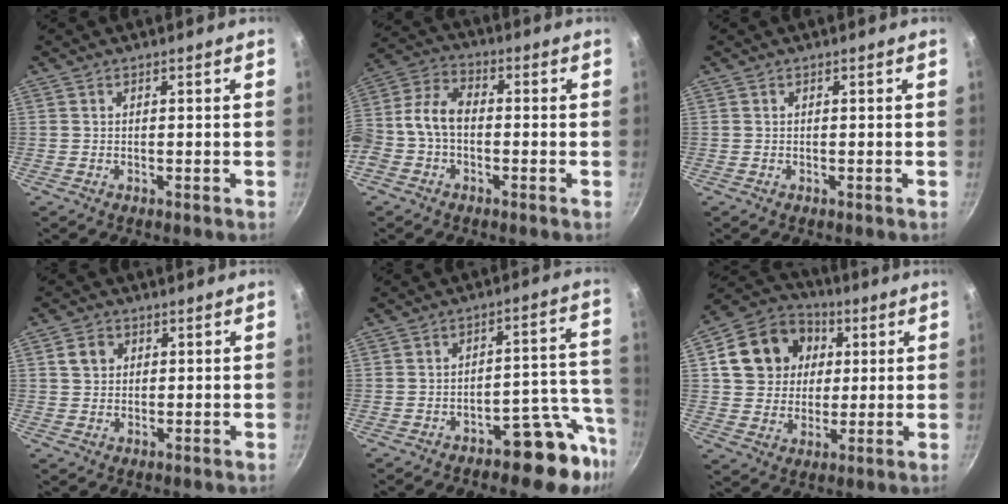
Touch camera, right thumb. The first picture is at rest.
{"total": 9.5, "force": [-1.5, 6.5, 6.8], "torque": [-0.133, 0.042, -0.046]}
{"total": 0.0}
{"total": 3.5, "force": [1.0, 3.0, 1.5], "torque": [-0.009, 0.004, 0.016]}
{"total": 10.8, "force": [-6.5, 5.0, 7.0], "torque": [-0.020, 0.069, -0.090]}
{"total": 15.4, "force": [3.8, 13.1, 7.1], "torque": [-0.109, 0.019, 0.059]}